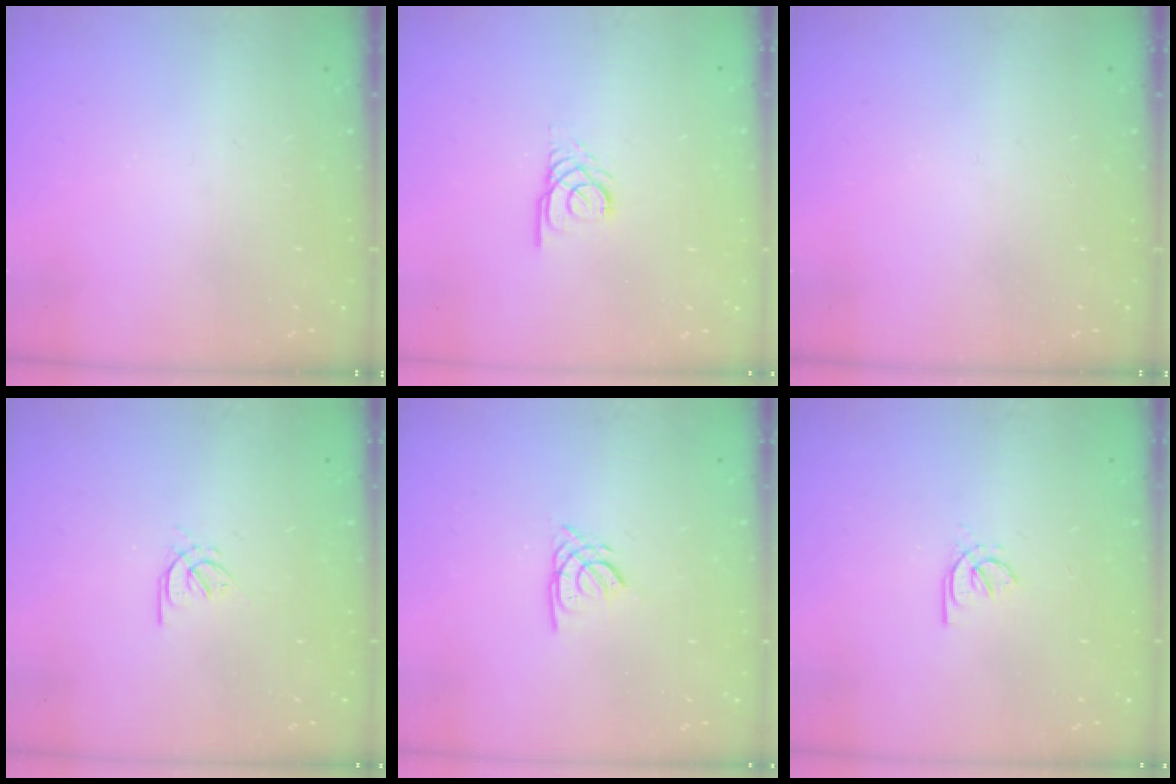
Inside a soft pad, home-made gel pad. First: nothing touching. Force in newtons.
{"total": 2.4, "press": 2.4, "slide": 0.1}
{"total": 0.0}
{"total": 2.6, "press": 2.5, "slide": 0.7}
{"total": 2.2, "press": 2.2, "slide": 0.0}
{"total": 2.1, "press": 2.1, "slide": 0.6}